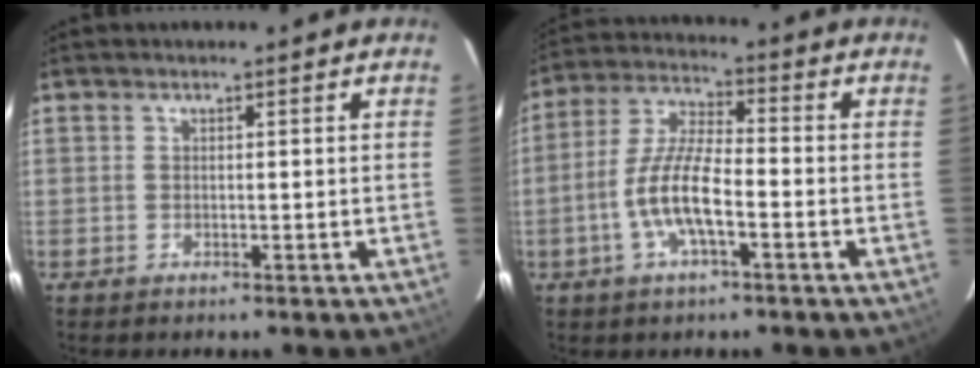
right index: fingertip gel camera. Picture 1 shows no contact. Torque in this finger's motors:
{"motor_torque": [0.99, -0.69, 0.83, 0.19]}